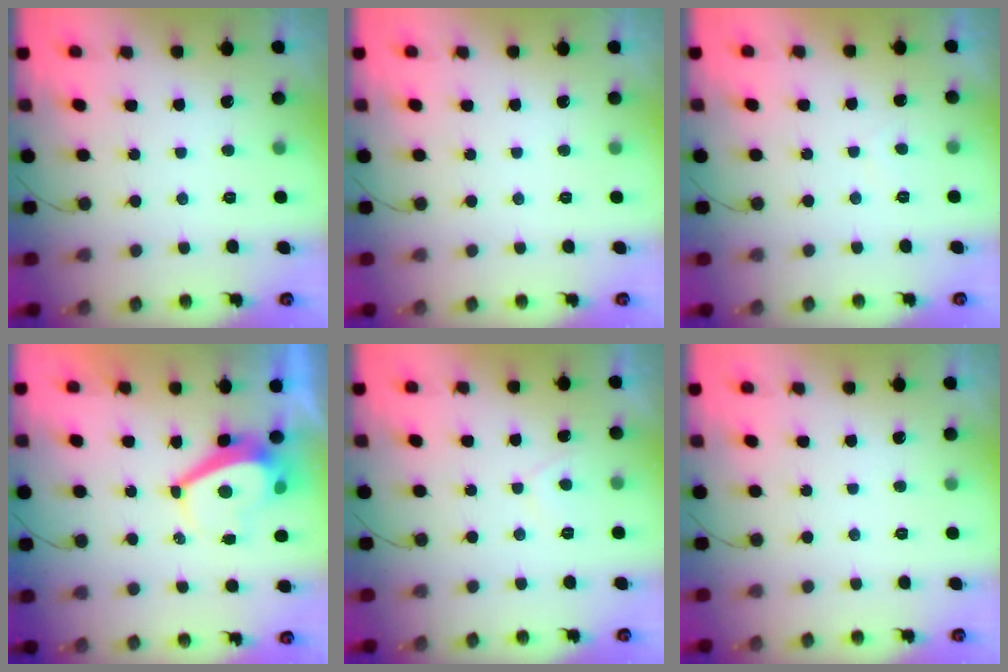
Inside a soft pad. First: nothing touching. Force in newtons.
{"total": 0.0}
{"total": 0.6, "press": 0.5, "slide": 0.4}
{"total": 4.4, "press": 4.3, "slide": 0.4}
{"total": 1.5, "press": 1.4, "slide": 0.5}
{"total": 0.0}